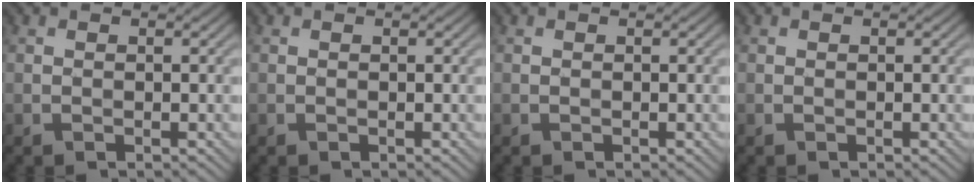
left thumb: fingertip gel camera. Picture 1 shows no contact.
{"total": 0.0}
{"total": 0.0}
{"total": 0.0}